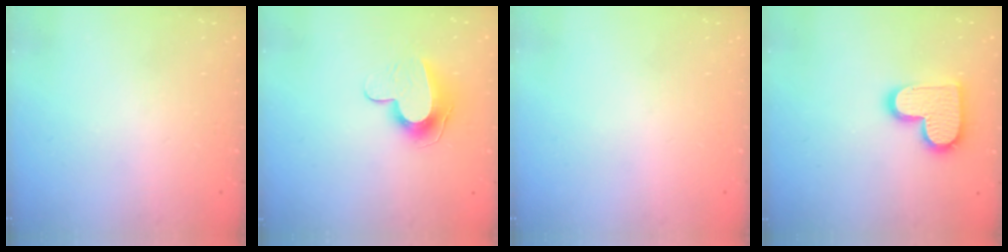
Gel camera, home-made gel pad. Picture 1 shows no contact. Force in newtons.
{"total": 11.8, "press": 11.8, "slide": 0.6}
{"total": 0.0}
{"total": 15.1, "press": 15.1, "slide": 1.1}